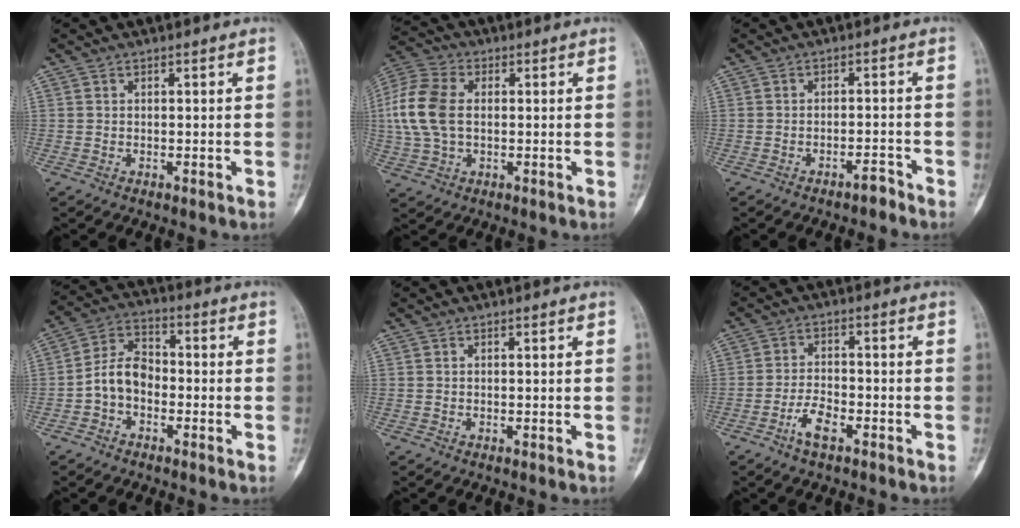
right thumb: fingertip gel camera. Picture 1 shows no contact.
{"total": 11.9, "force": [0.7, 7.6, 9.1], "torque": [-0.205, 0.019, 0.010]}
{"total": 2.1, "force": [-1.8, 0.5, 1.0], "torque": [-0.014, 0.019, -0.029]}
{"total": 7.6, "force": [-2.1, 5.4, 5.0], "torque": [-0.081, 0.034, -0.052]}
{"total": 0.0}
{"total": 4.9, "force": [-2.9, 1.9, 3.5], "torque": [-0.064, 0.019, -0.055]}